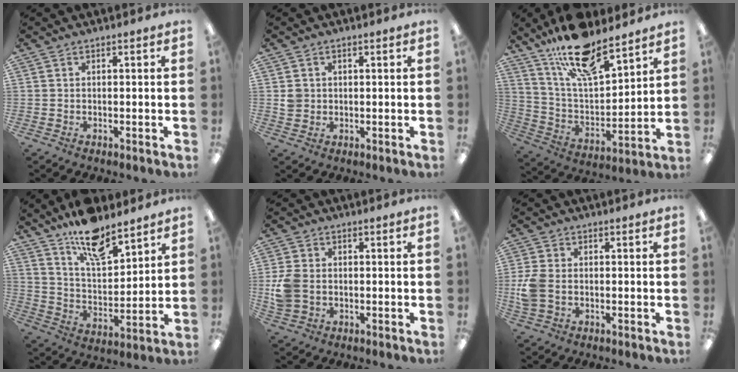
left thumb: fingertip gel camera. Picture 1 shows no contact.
{"total": 2.5, "force": [0.4, 2.4, 0.5], "torque": [-0.005, 0.001, 0.005]}
{"total": 18.7, "force": [14.3, 6.5, 10.2], "torque": [-0.185, -0.079, 0.248]}
{"total": 14.2, "force": [11.5, 4.9, 6.8], "torque": [-0.118, -0.070, 0.204]}
{"total": 7.0, "force": [-0.6, 5.6, 4.2], "torque": [-0.092, 0.005, -0.011]}
{"total": 6.2, "force": [-0.8, 4.4, 4.3], "torque": [-0.099, 0.004, -0.015]}